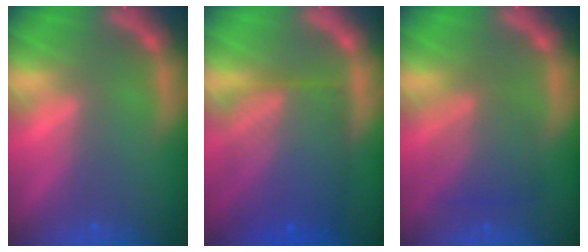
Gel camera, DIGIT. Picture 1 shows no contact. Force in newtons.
{"total": 9.5}
{"total": 5.0}